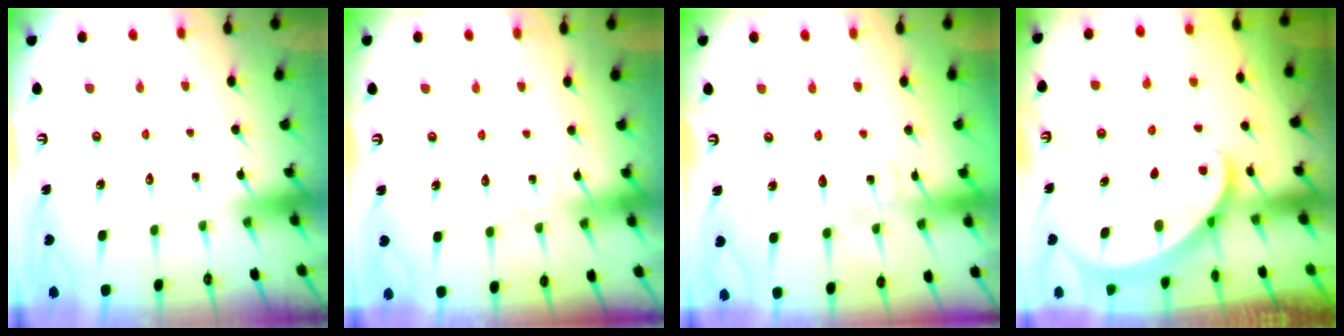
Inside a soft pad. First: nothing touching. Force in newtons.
{"total": 2.5, "press": 2.5, "slide": 0.3}
{"total": 6.0, "press": 6.0, "slide": 0.6}
{"total": 1.8, "press": 1.8, "slide": 0.1}